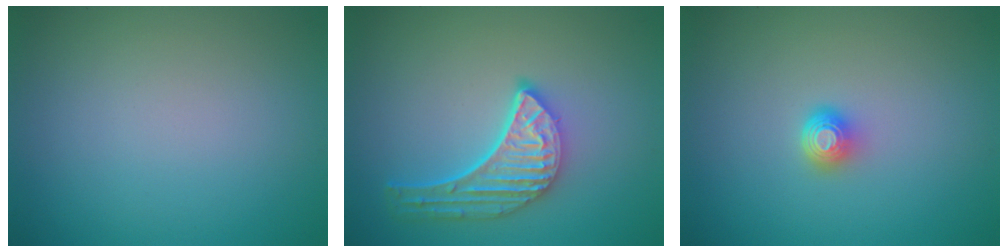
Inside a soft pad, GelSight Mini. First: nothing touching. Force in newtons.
{"total": 5.1, "press": 4.0, "slide": 3.2}
{"total": 1.6, "press": 1.3, "slide": 1.1}